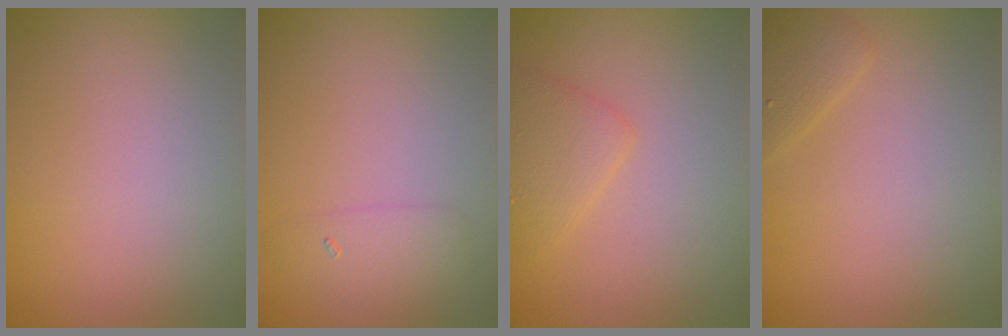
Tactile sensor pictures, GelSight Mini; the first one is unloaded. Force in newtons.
{"total": 1.8, "press": 1.8, "slide": 0.1}
{"total": 2.5, "press": 2.5, "slide": 0.1}
{"total": 1.4, "press": 1.4, "slide": 0.1}